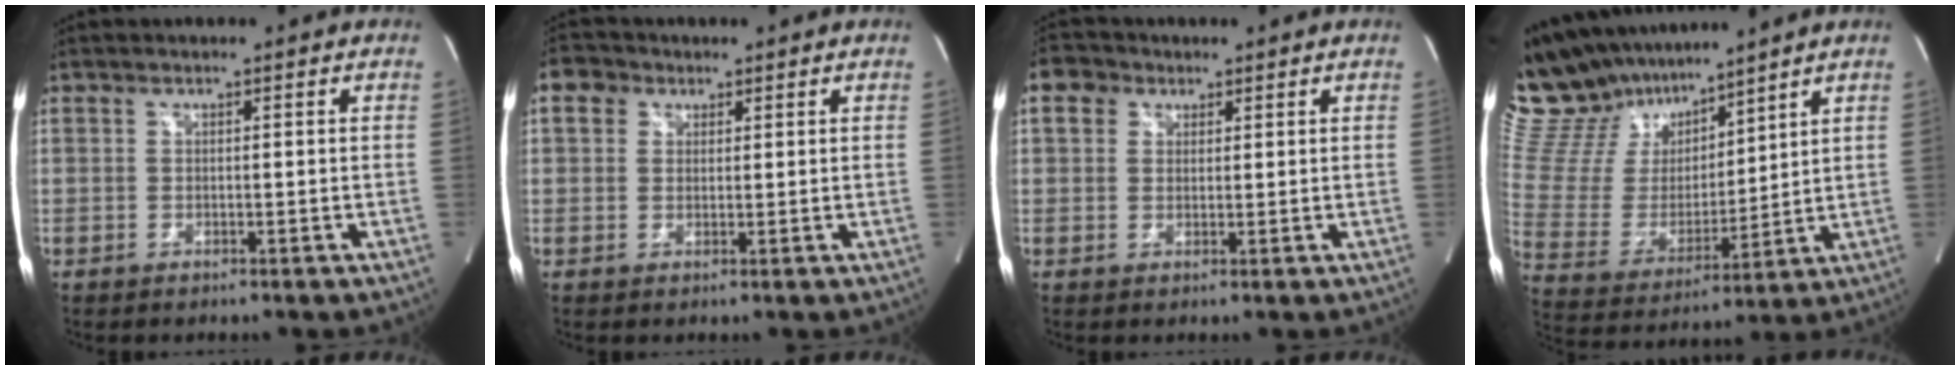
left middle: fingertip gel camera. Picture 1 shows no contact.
{"total": 3.6, "force": [1.7, 3.0, 1.0], "torque": [-0.024, 0.015, 0.032]}
{"total": 3.9, "force": [1.9, 3.2, 1.1], "torque": [-0.028, 0.018, 0.037]}
{"total": 18.5, "force": [15.9, 7.0, 6.6], "torque": [-0.137, 0.034, 0.307]}